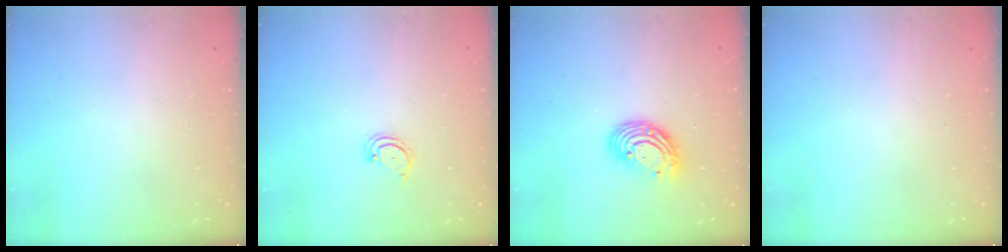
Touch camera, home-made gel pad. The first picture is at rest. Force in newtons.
{"total": 2.5, "press": 2.5, "slide": 0.2}
{"total": 10.5, "press": 10.4, "slide": 1.1}
{"total": 0.0}